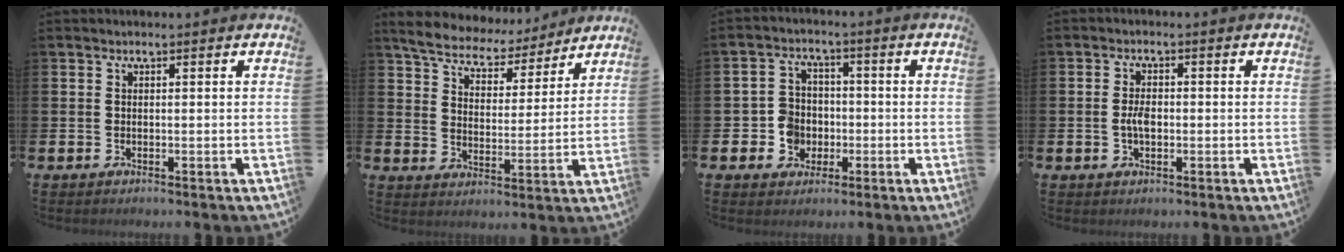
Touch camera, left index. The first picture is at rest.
{"total": 6.9, "force": [6.5, 1.7, 1.4], "torque": [-0.054, -0.047, 0.112]}
{"total": 5.2, "force": [-1.2, 4.8, 1.3], "torque": [-0.039, 0.012, -0.025]}
{"total": 2.6, "force": [-0.3, 1.5, 2.1], "torque": [-0.036, 0.004, -0.008]}